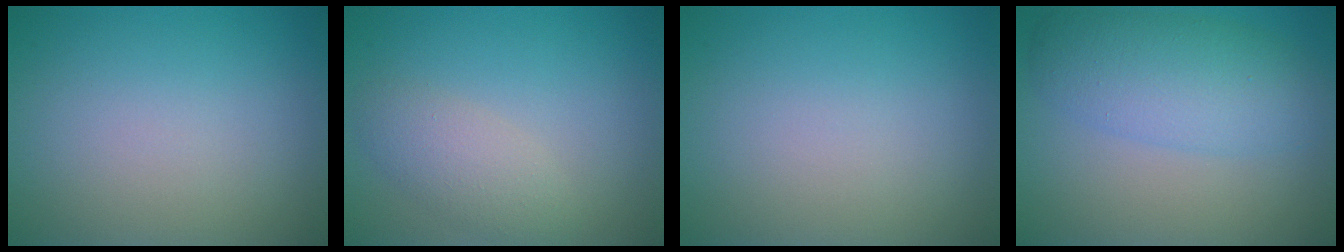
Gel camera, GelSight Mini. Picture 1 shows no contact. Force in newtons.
{"total": 2.8, "press": 2.8, "slide": 0.1}
{"total": 0.0}
{"total": 5.5, "press": 5.5, "slide": 0.1}